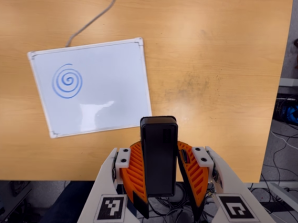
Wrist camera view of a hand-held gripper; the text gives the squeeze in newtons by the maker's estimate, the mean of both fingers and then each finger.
{"total": 5.6, "left": 5.2, "right": 5.9}